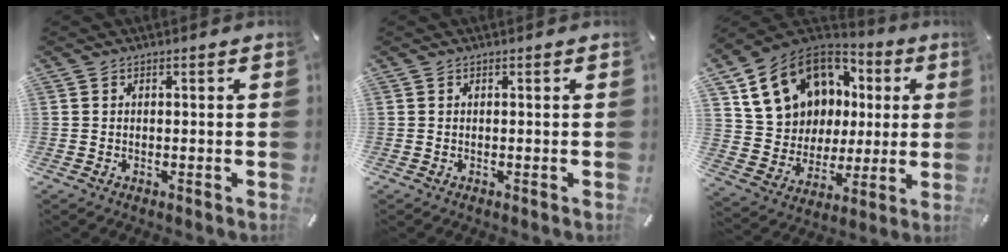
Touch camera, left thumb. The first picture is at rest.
{"total": 0.0}
{"total": 17.3, "force": [7.3, 14.0, 7.0], "torque": [-0.133, -0.033, 0.158]}